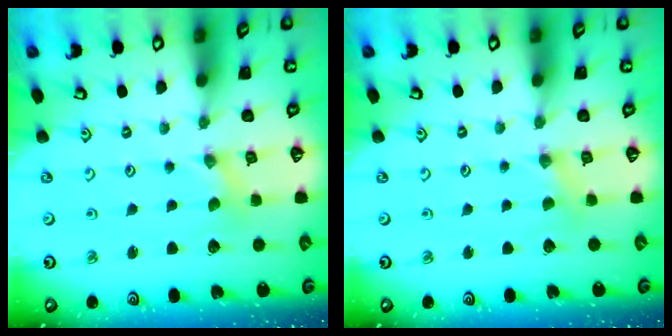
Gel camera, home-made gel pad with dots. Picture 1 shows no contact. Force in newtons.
{"total": 2.1, "press": 2.1, "slide": 0.4}